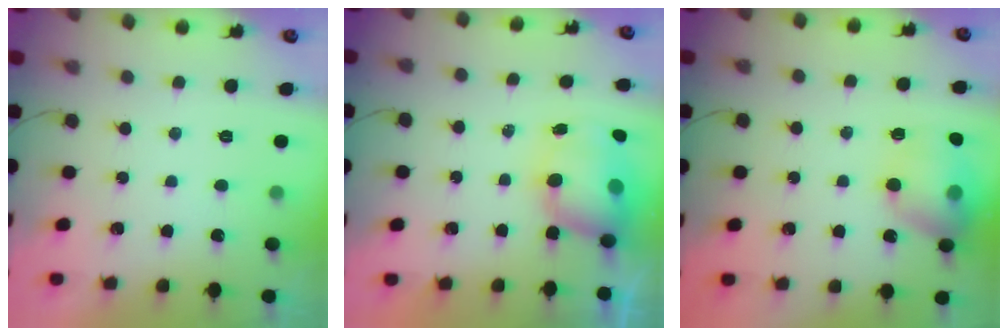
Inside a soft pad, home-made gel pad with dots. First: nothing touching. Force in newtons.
{"total": 9.6, "press": 9.3, "slide": 2.6}
{"total": 15.3, "press": 15.1, "slide": 2.0}